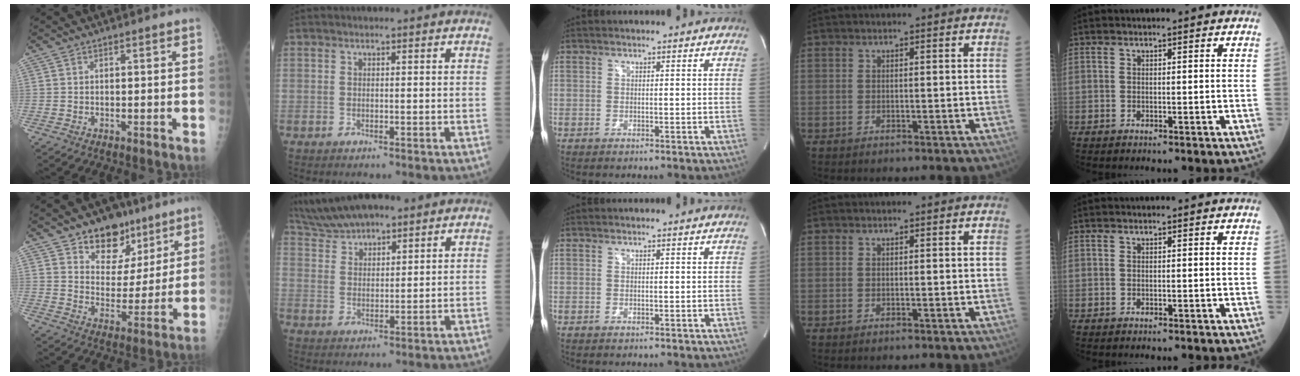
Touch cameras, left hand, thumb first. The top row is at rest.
{"thumb": {"total": 12.8, "force": [8.4, 8.3, 4.9], "torque": [-0.024, -0.041, 0.134]}, "index": {"total": 8.7, "force": [7.5, 2.3, 3.7], "torque": [-0.083, 0.033, 0.147]}}